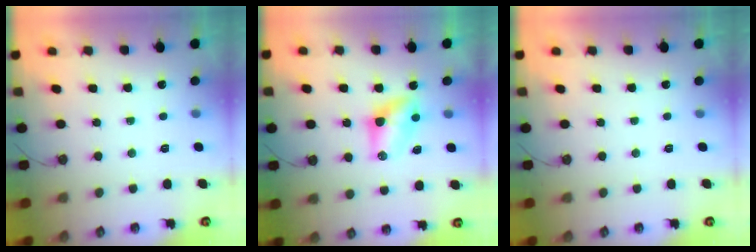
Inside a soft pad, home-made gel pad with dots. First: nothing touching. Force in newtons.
{"total": 6.9, "press": 6.9, "slide": 0.6}
{"total": 0.0}